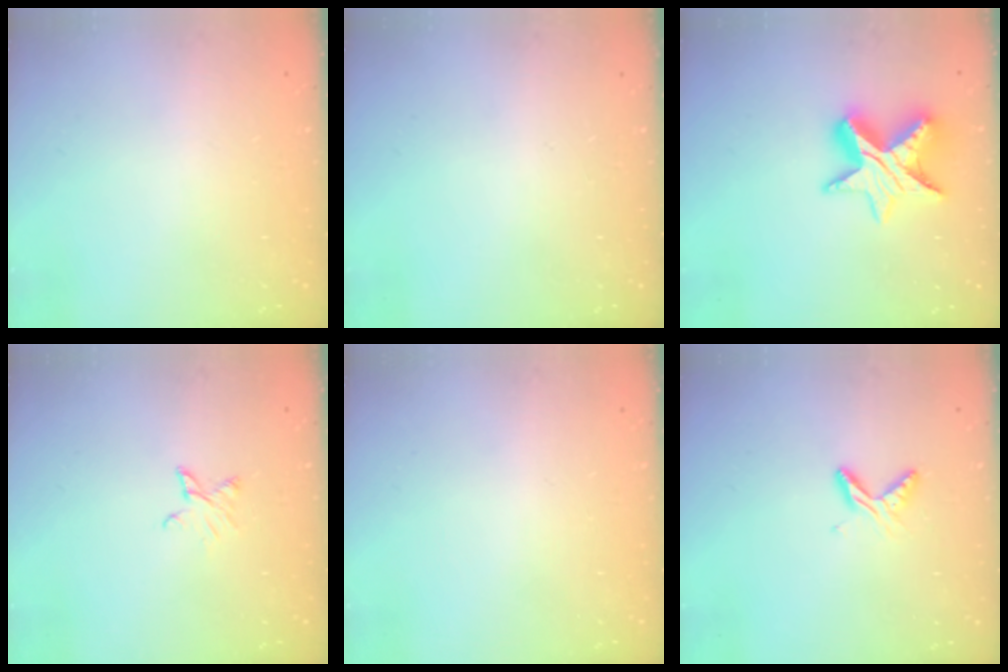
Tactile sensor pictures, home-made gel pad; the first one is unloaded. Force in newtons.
{"total": 0.0}
{"total": 10.8, "press": 10.8, "slide": 0.7}
{"total": 3.7, "press": 3.7, "slide": 0.4}
{"total": 0.0}
{"total": 6.1, "press": 6.1, "slide": 0.7}